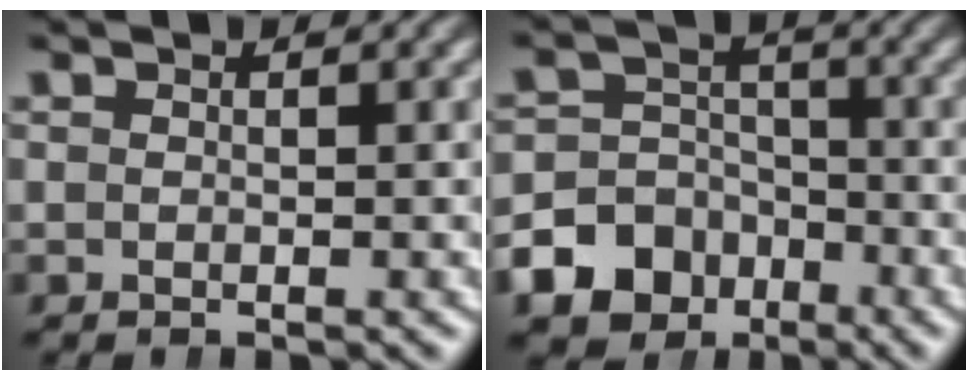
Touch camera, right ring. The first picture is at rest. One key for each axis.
{"total": 10.1, "fx": -5.1, "fy": 8.3, "fz": 2.9, "tx": -0.049, "ty": -0.034, "tz": -0.085}